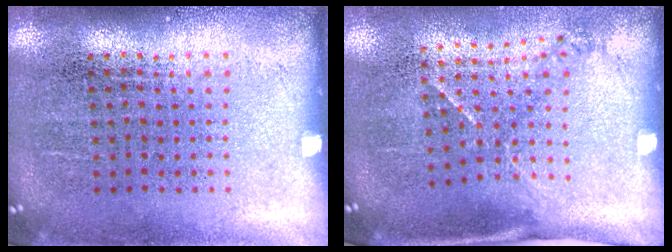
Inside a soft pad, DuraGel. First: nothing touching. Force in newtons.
{"total": 1.5, "press": 1.0, "slide": 1.2}